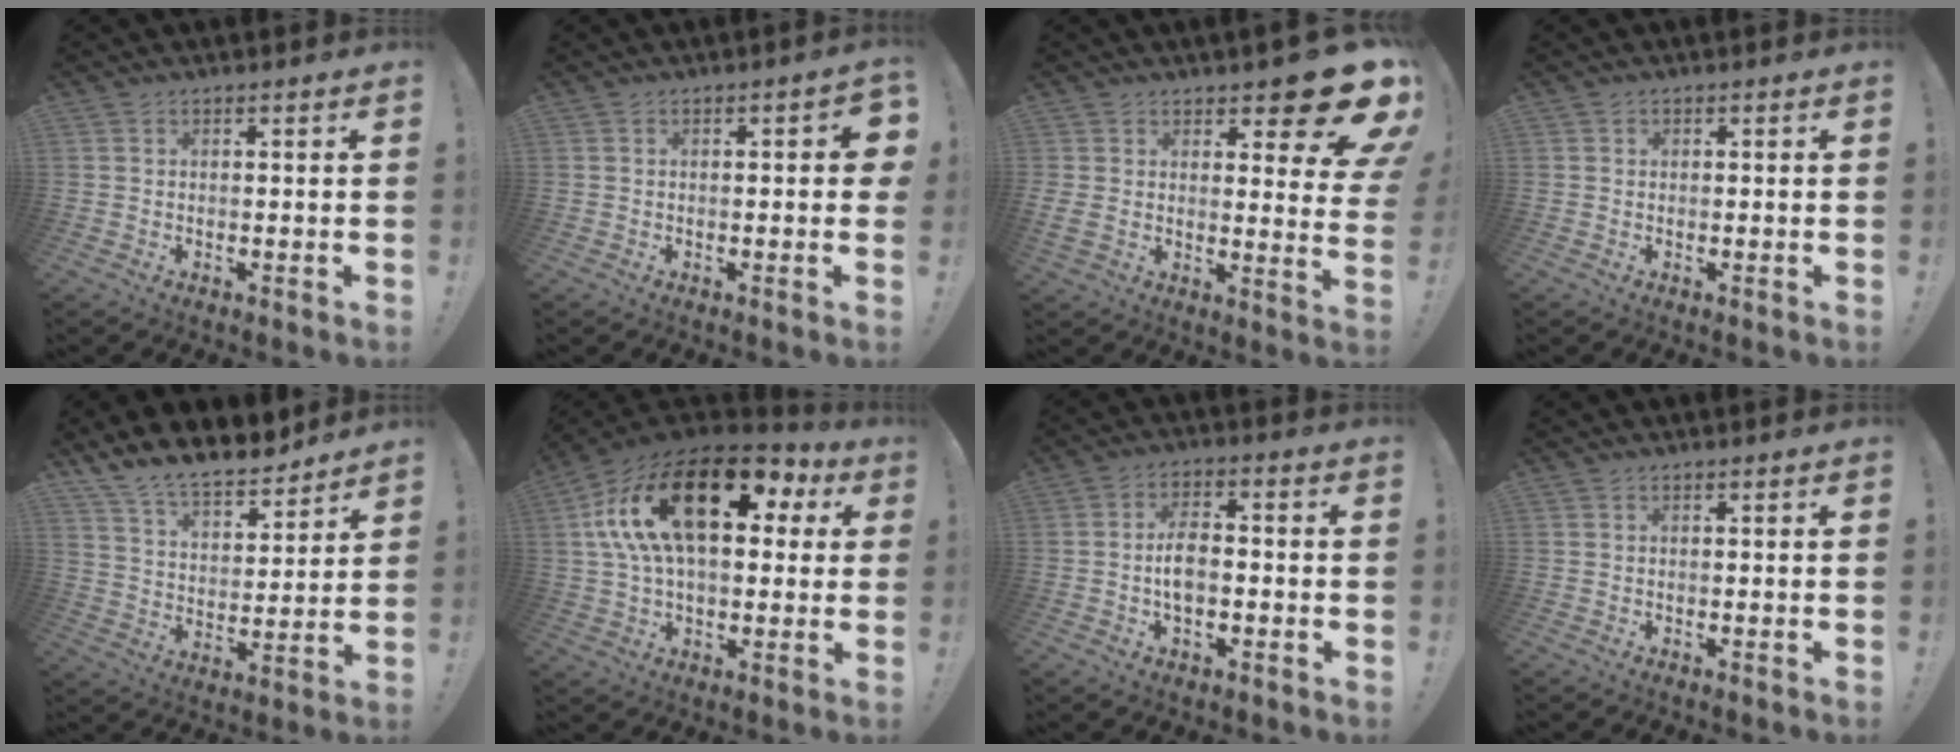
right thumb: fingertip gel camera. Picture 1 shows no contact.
{"total": 2.6, "force": [-0.2, 1.0, 2.3], "torque": [-0.024, 0.000, -0.006]}
{"total": 13.3, "force": [8.5, 4.6, 9.0], "torque": [-0.108, -0.080, 0.144]}
{"total": 0.5, "force": [0.3, 0.4, -0.1], "torque": [0.005, -0.001, 0.005]}
{"total": 11.3, "force": [10.1, 3.8, 3.2], "torque": [-0.072, -0.084, 0.186]}
{"total": 25.0, "force": [8.2, 12.1, 20.3], "torque": [-0.365, -0.033, 0.139]}
{"total": 7.1, "force": [-1.4, 3.9, 5.8], "torque": [-0.104, 0.004, -0.026]}
{"total": 0.0}